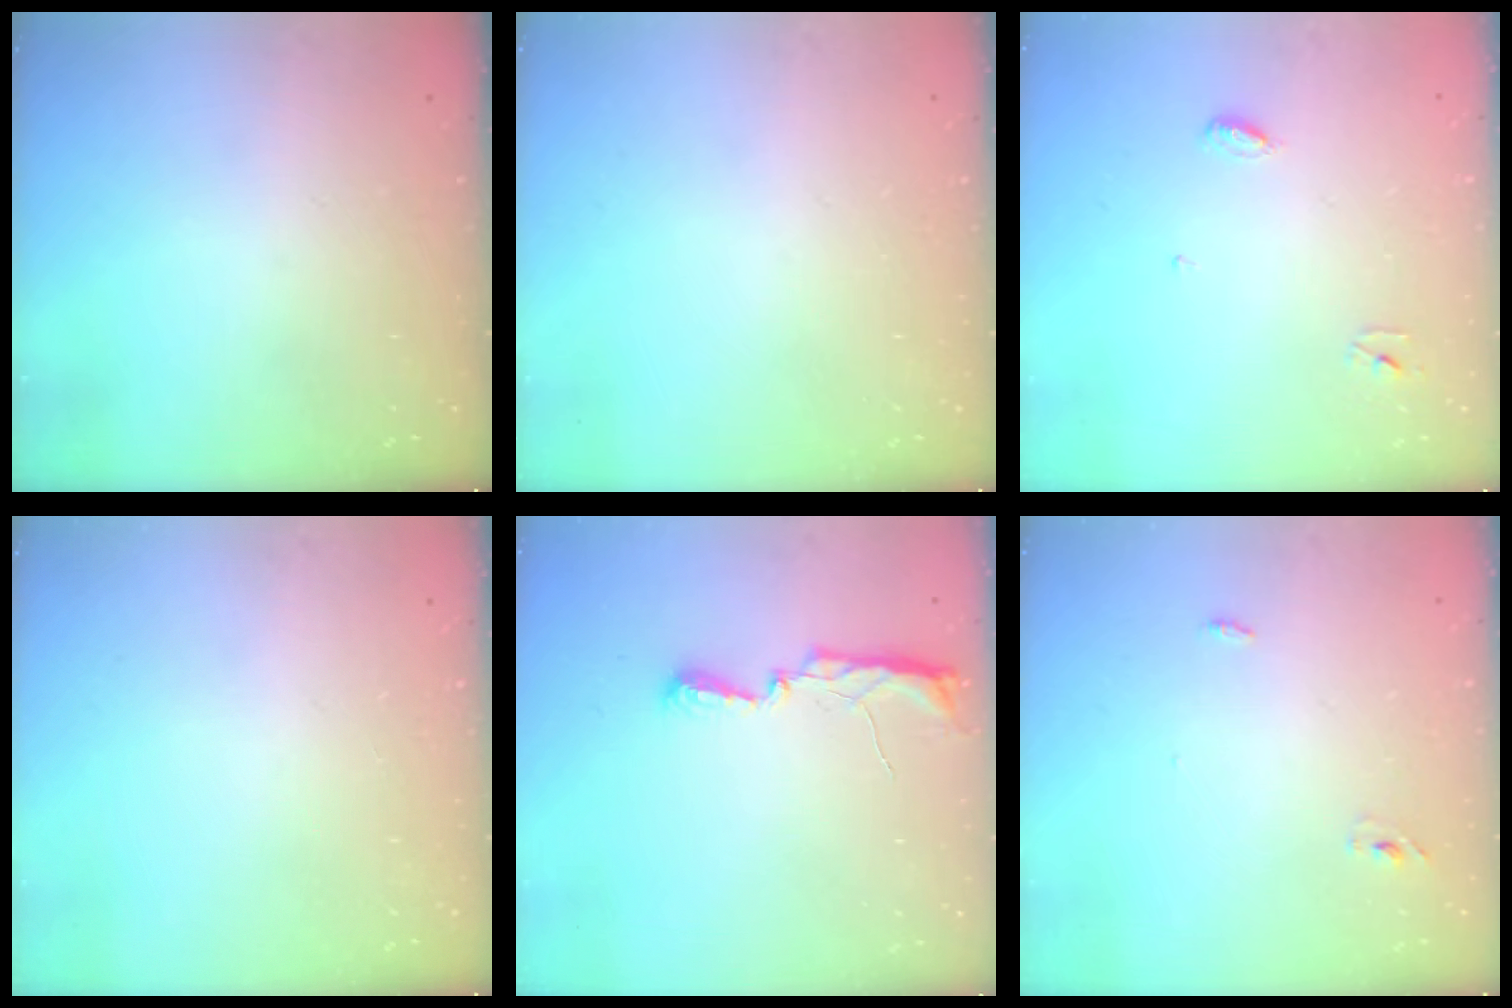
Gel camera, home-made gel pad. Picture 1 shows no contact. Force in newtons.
{"total": 0.0}
{"total": 3.5, "press": 3.4, "slide": 0.4}
{"total": 0.0}
{"total": 6.4, "press": 6.3, "slide": 0.8}
{"total": 3.0, "press": 2.8, "slide": 1.1}